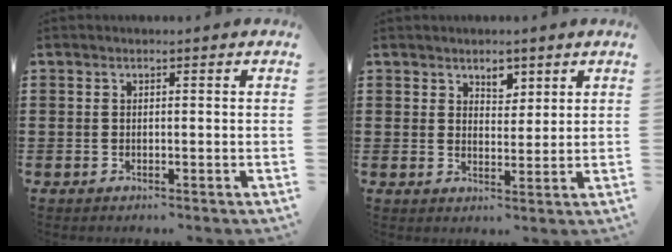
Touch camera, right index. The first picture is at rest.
{"total": 3.1, "force": [2.3, 1.7, 1.1], "torque": [-0.021, 0.003, 0.042]}